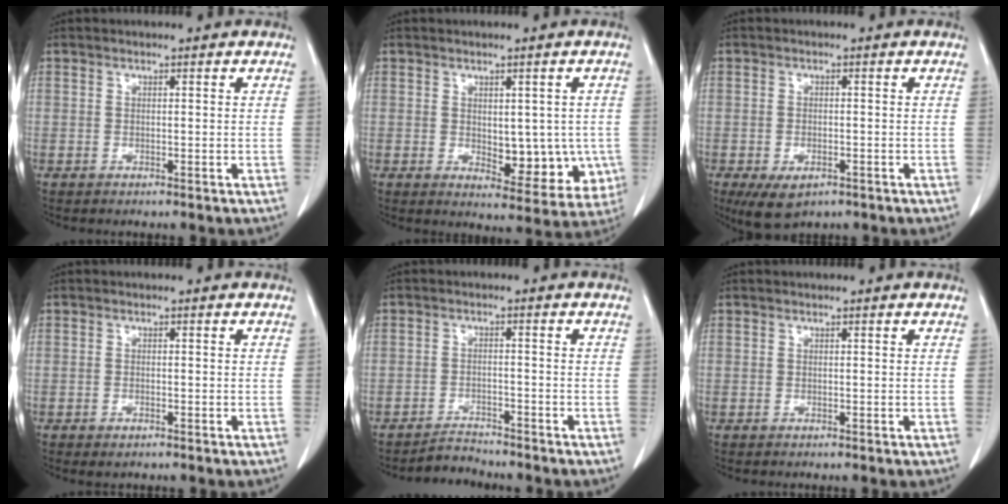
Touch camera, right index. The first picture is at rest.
{"total": 8.8, "force": [-0.9, 5.0, 7.2], "torque": [-0.072, -0.002, 0.004]}
{"total": 5.1, "force": [-3.0, 2.7, 3.2], "torque": [-0.059, -0.007, -0.038]}
{"total": 1.1, "force": [-0.6, 0.5, 0.8], "torque": [-0.015, -0.001, -0.002]}
{"total": 2.7, "force": [-2.6, 0.4, -0.6], "torque": [0.010, -0.009, -0.042]}
{"total": 0.0}